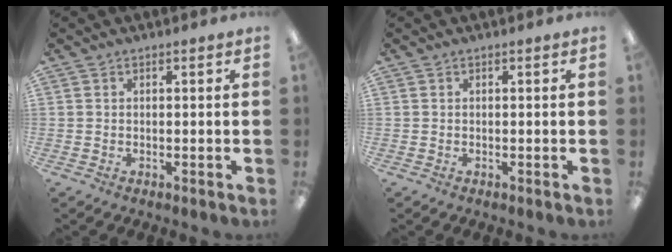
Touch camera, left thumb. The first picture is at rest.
{"total": 0.0}